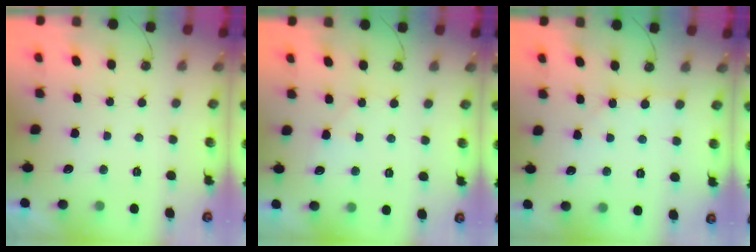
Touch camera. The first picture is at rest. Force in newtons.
{"total": 4.7, "press": 4.7, "slide": 0.6}
{"total": 1.7, "press": 1.6, "slide": 0.3}